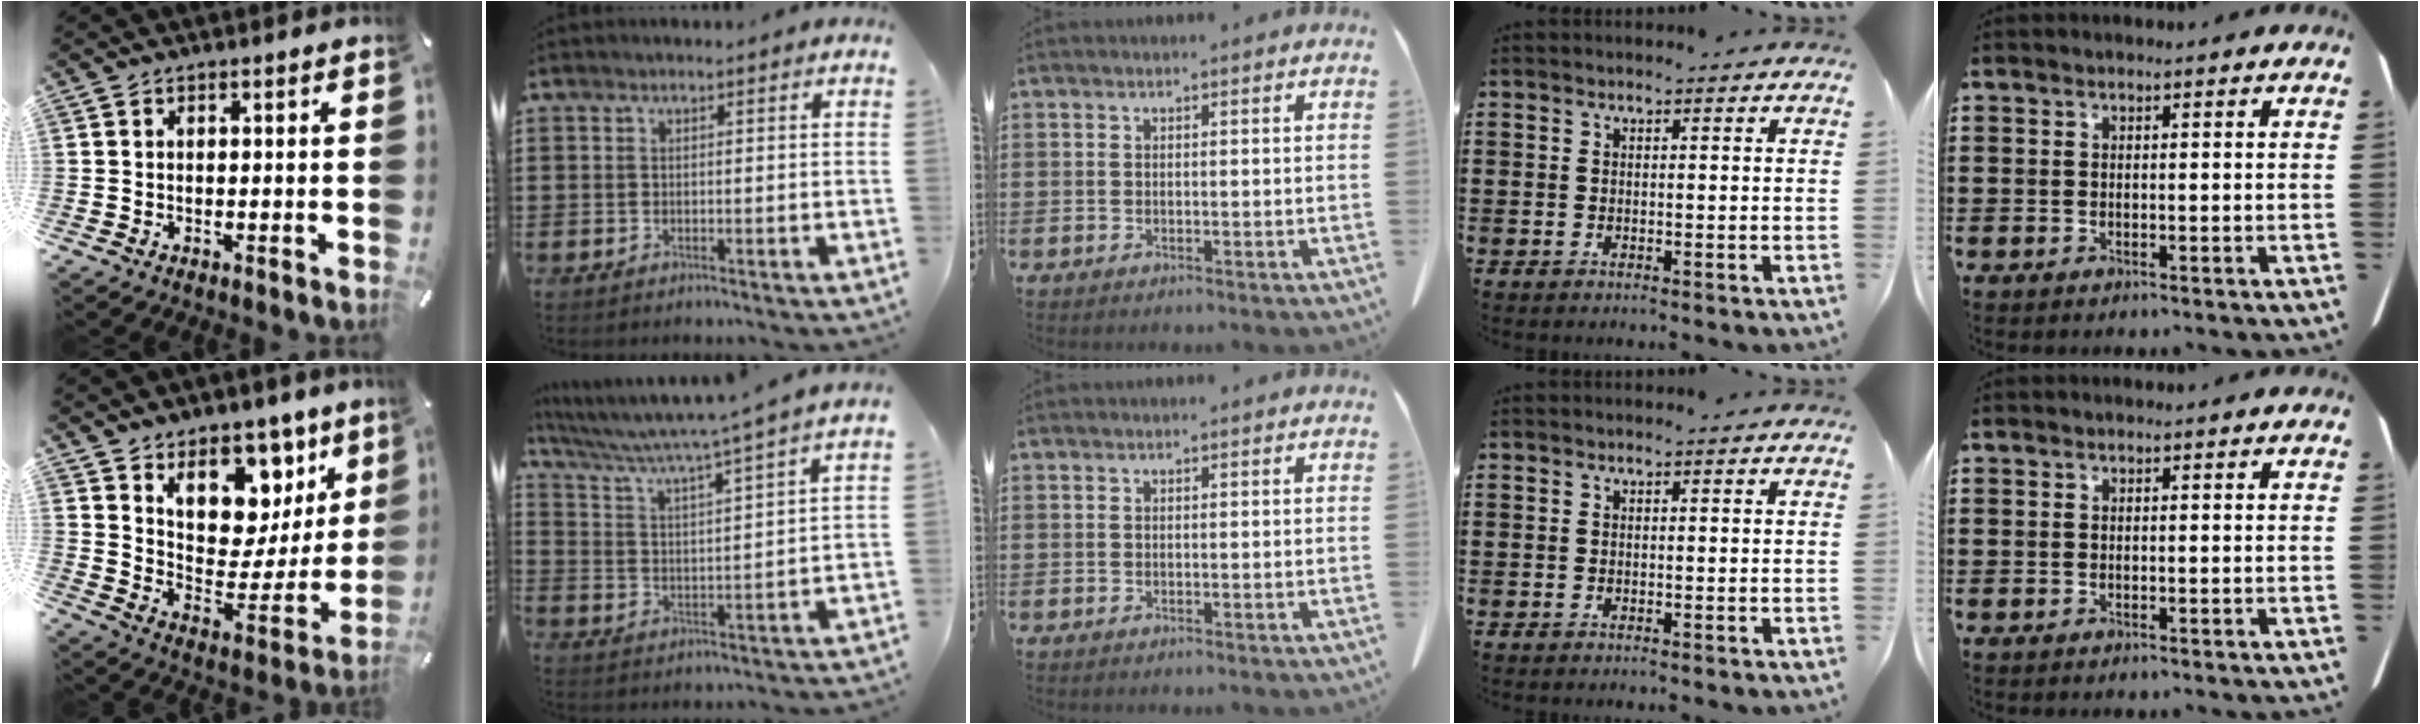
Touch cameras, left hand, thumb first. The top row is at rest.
{"thumb": {"total": 13.4, "force": [8.2, 9.6, 4.5], "torque": [-0.032, -0.095, 0.144]}, "index": {"total": 4.8, "force": [4.2, -1.3, 2.0], "torque": [-0.062, -0.040, 0.060]}}